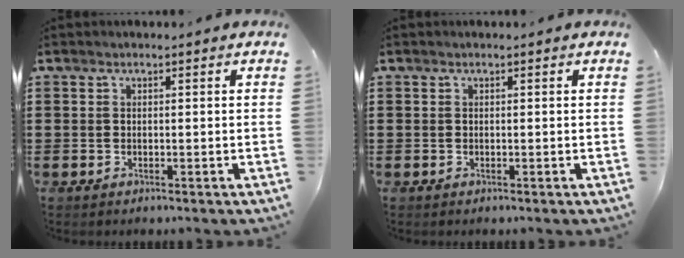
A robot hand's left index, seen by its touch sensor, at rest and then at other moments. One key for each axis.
{"total": 0.0}